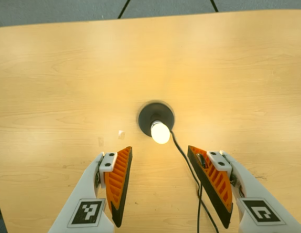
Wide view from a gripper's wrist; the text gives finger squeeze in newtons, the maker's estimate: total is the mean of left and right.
{"total": 0.0}